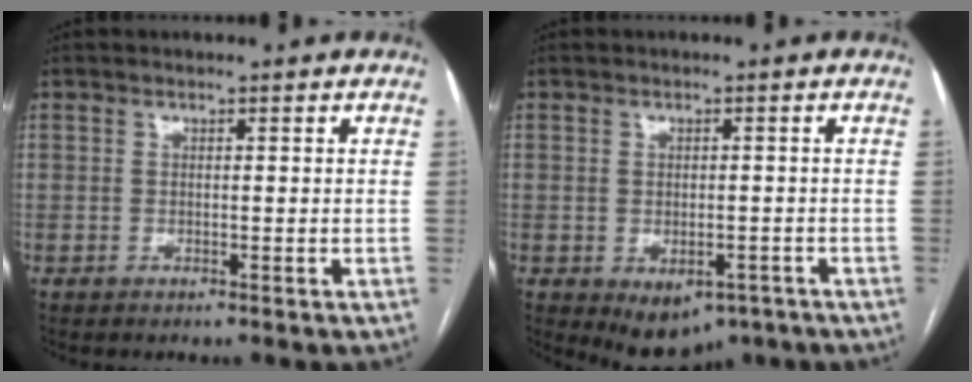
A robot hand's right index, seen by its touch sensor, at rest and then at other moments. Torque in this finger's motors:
{"motor_torque": [0.97, -0.32, 0.43, 0.08]}